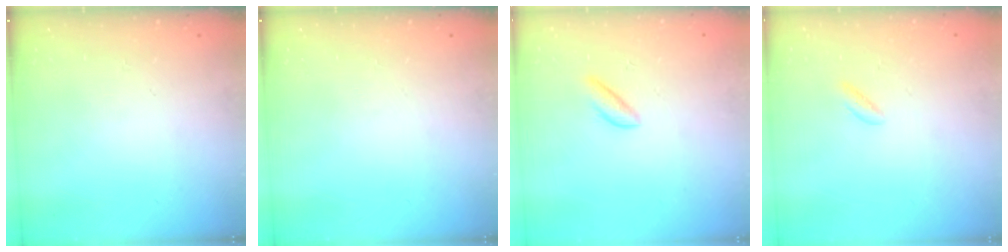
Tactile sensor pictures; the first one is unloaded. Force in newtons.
{"total": 0.0}
{"total": 2.9, "press": 2.9, "slide": 0.3}
{"total": 1.9, "press": 1.8, "slide": 0.8}